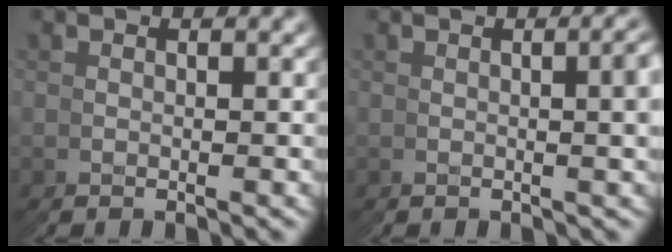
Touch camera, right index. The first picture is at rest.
{"total": 2.4, "force": [0.4, 0.2, 2.3], "torque": [-0.025, 0.005, 0.009]}